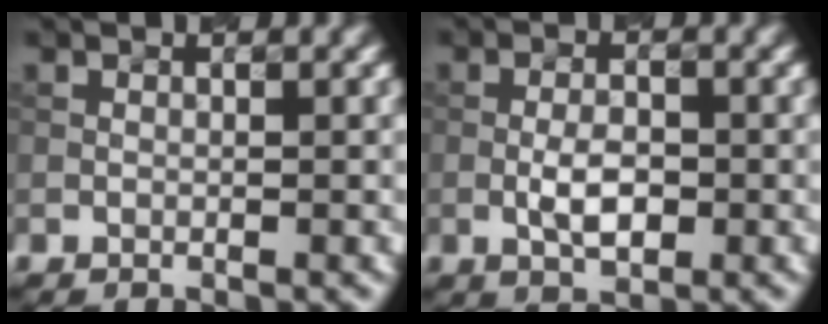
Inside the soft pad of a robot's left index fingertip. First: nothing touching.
{"total": 2.9, "force": [-0.7, 1.4, 2.4], "torque": [-0.044, 0.000, -0.013]}